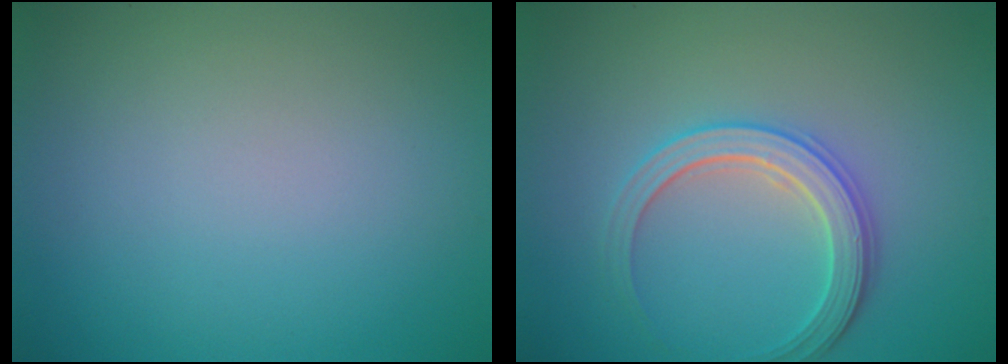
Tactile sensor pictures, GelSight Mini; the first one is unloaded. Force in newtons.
{"total": 3.4, "press": 3.2, "slide": 1.0}